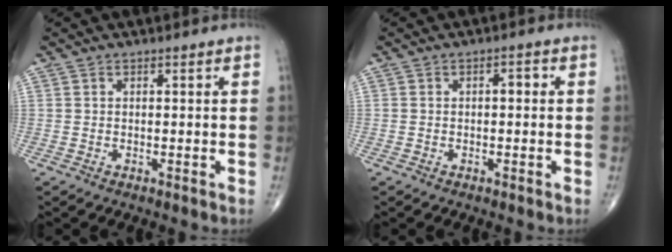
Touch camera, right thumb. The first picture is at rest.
{"total": 1.6, "force": [0.0, 0.8, 1.3], "torque": [-0.017, 0.007, -0.005]}